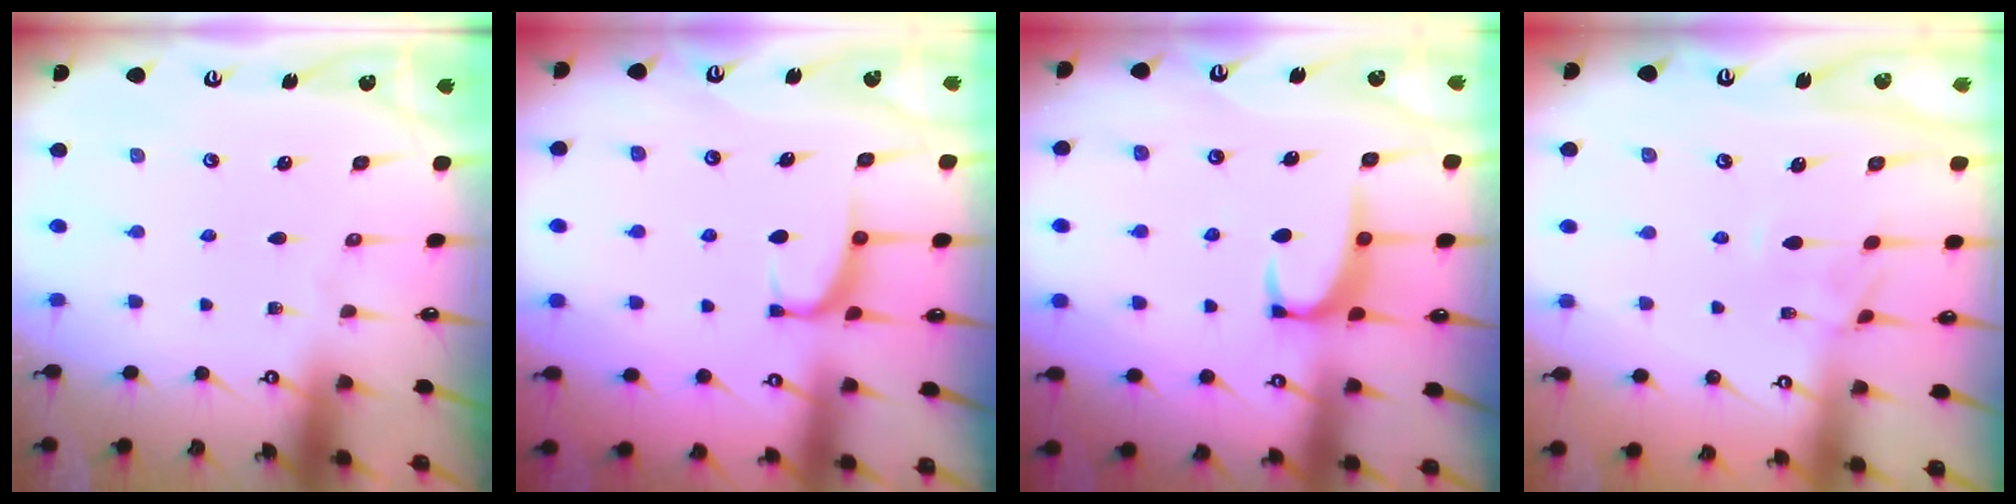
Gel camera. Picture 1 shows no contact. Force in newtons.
{"total": 2.4, "press": 2.3, "slide": 0.7}
{"total": 2.1, "press": 2.1, "slide": 0.6}
{"total": 1.2, "press": 0.9, "slide": 0.8}